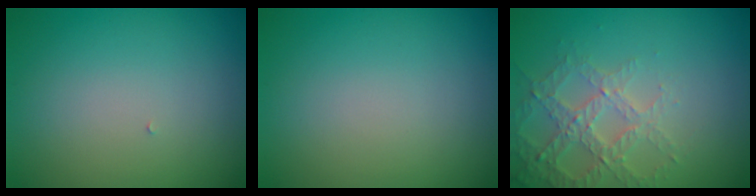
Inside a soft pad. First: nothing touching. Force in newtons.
{"total": 0.0}
{"total": 3.7, "press": 3.5, "slide": 1.1}